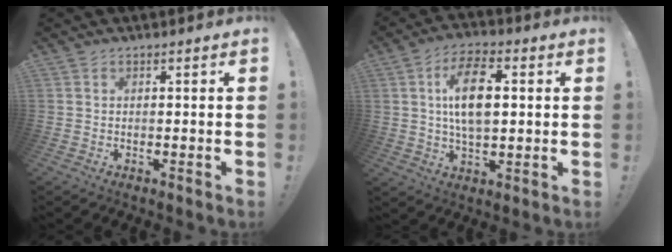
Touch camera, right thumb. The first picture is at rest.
{"total": 13.3, "force": [2.2, 7.6, 10.8], "torque": [-0.180, 0.003, 0.035]}